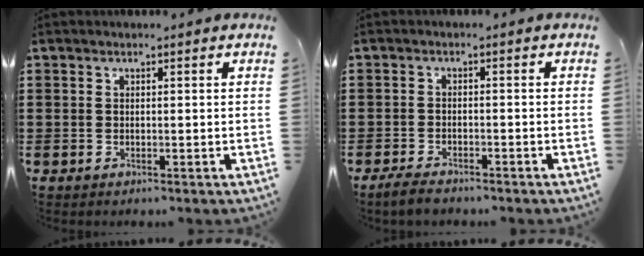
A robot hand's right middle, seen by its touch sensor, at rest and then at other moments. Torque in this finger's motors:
{"motor_torque": [1.37, -0.22, 0.04, 0.06]}